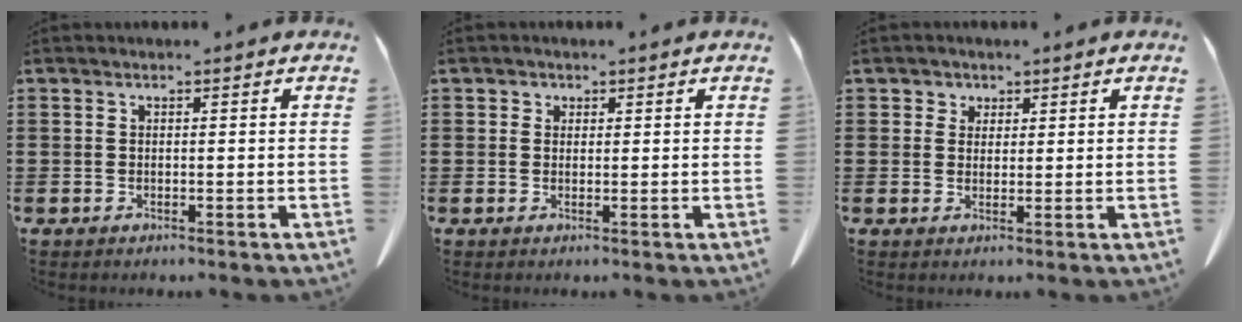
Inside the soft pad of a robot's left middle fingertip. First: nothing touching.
{"total": 0.9, "force": [0.5, 0.8, 0.1], "torque": [-0.004, 0.003, 0.010]}
{"total": 2.1, "force": [1.3, 1.6, 0.1], "torque": [-0.003, 0.005, 0.022]}